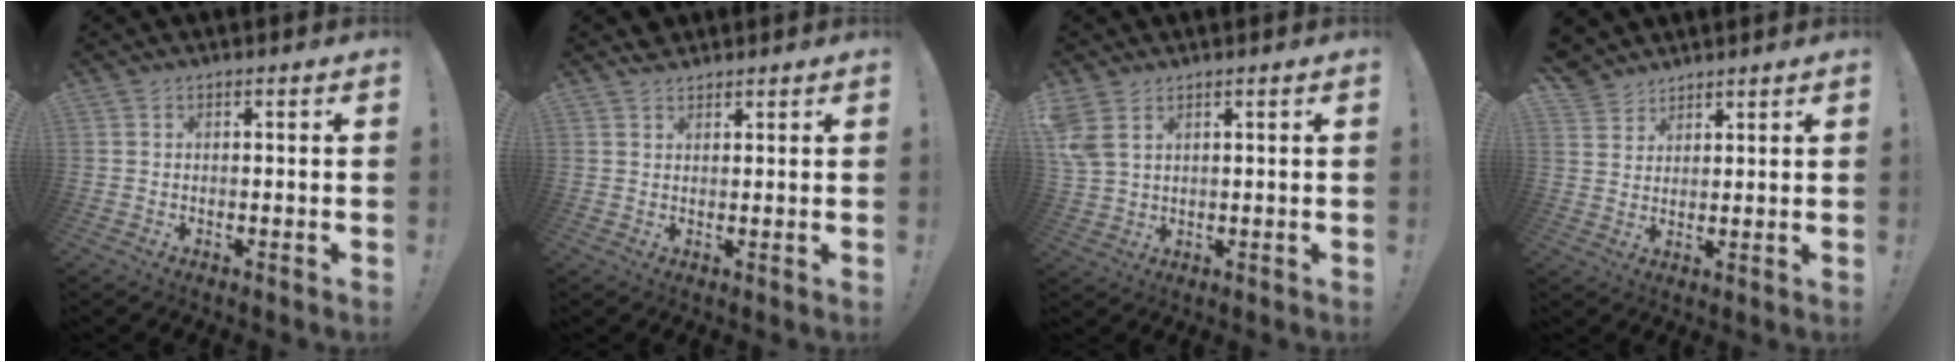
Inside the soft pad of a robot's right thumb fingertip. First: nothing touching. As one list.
[{"total": 2.4, "force": [2.1, 1.2, 0.2], "torque": [0.009, -0.015, 0.037]}, {"total": 5.9, "force": [3.1, 3.5, 3.7], "torque": [-0.074, -0.008, 0.063]}, {"total": 5.1, "force": [3.8, 3.4, 0.4], "torque": [-0.011, -0.028, 0.076]}]